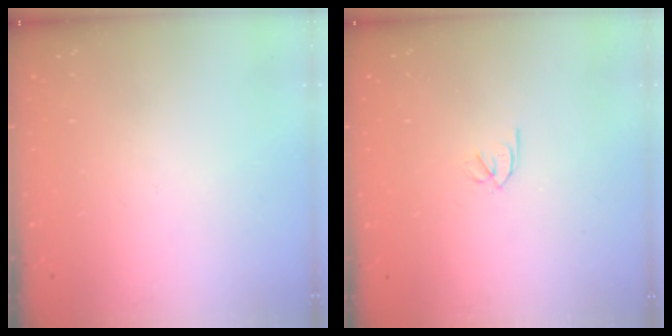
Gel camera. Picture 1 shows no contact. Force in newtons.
{"total": 1.8, "press": 1.7, "slide": 0.5}